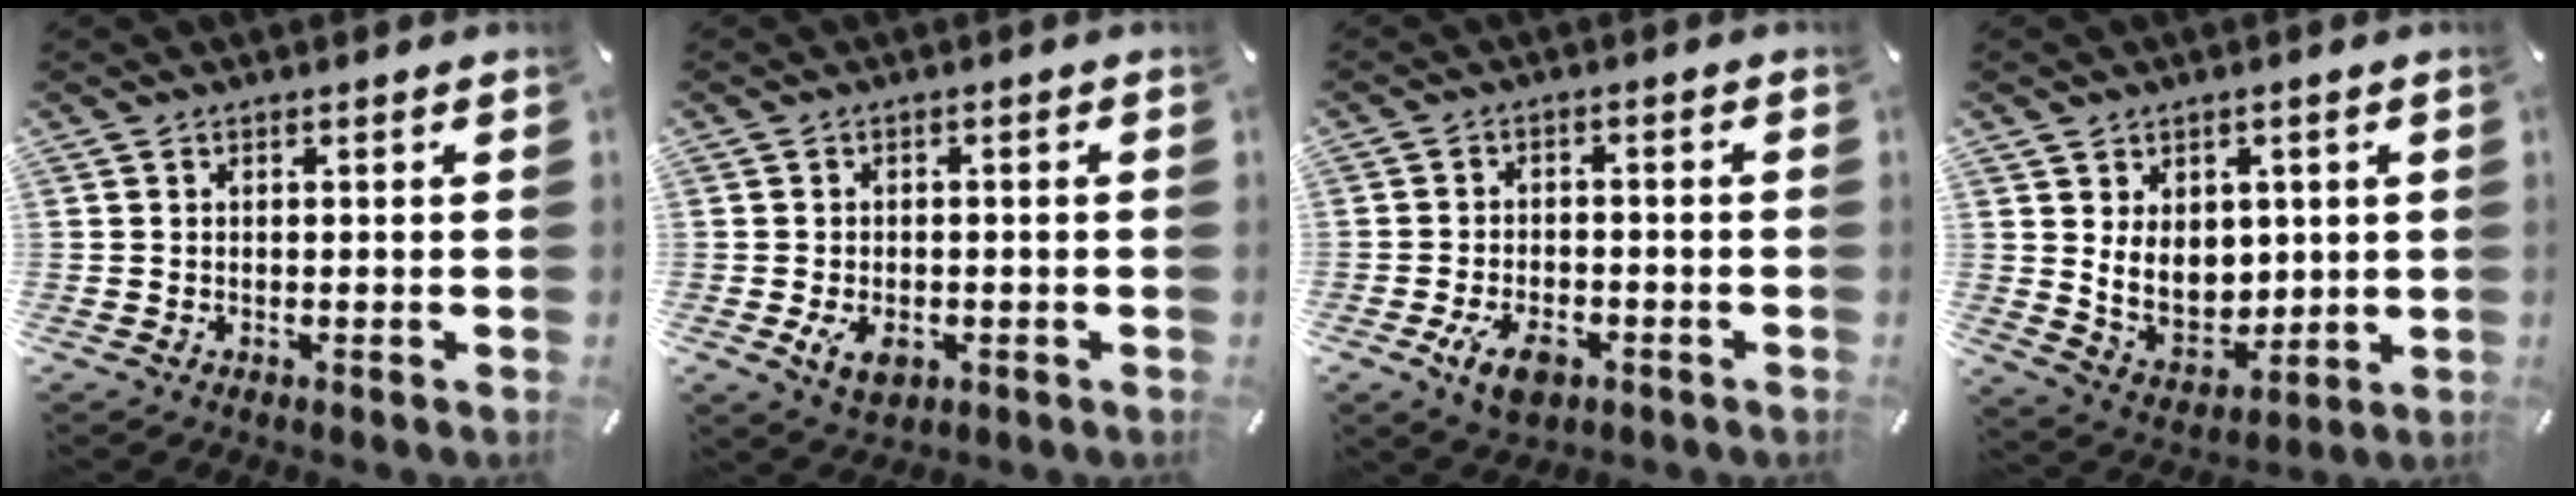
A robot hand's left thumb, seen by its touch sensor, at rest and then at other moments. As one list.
[{"total": 4.2, "force": [-1.3, 2.9, 2.7], "torque": [-0.052, -0.001, -0.025]}, {"total": 6.6, "force": [-3.1, 3.8, 4.4], "torque": [-0.078, 0.011, -0.056]}, {"total": 9.1, "force": [2.9, 7.4, 4.6], "torque": [-0.087, -0.020, 0.055]}]